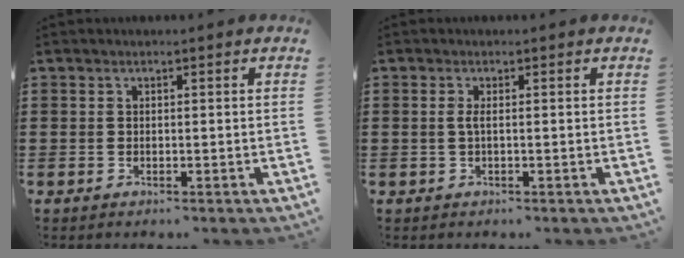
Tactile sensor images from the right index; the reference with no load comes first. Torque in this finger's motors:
{"motor_torque": [0.46, 0.33, 0.15, 0.05]}